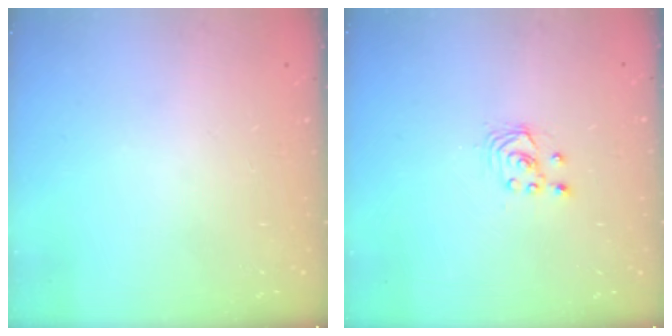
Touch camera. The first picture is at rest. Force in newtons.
{"total": 1.7, "press": 1.7, "slide": 0.2}